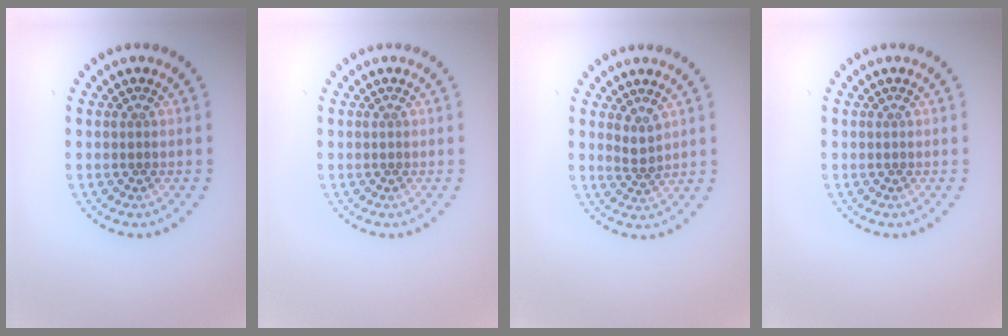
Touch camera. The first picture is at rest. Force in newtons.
{"total": 0.0}
{"total": 1.4, "press": 1.1, "slide": 0.9}
{"total": 0.0}